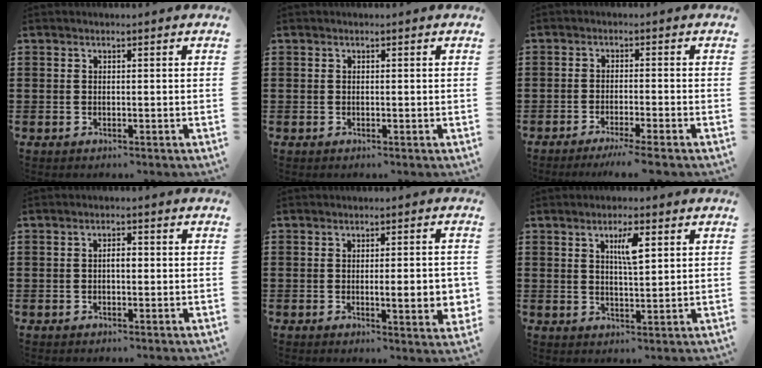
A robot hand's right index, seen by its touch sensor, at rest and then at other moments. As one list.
[{"total": 0.0}, {"total": 2.7, "force": [-2.2, -0.5, 1.5], "torque": [-0.025, -0.004, -0.041]}, {"total": 1.8, "force": [-0.1, 0.7, 1.7], "torque": [-0.031, 0.003, -0.004]}, {"total": 5.8, "force": [-0.7, 1.0, 5.6], "torque": [-0.077, -0.012, -0.013]}, {"total": 4.5, "force": [1.8, 1.1, 4.0], "torque": [-0.067, 0.003, 0.025]}]